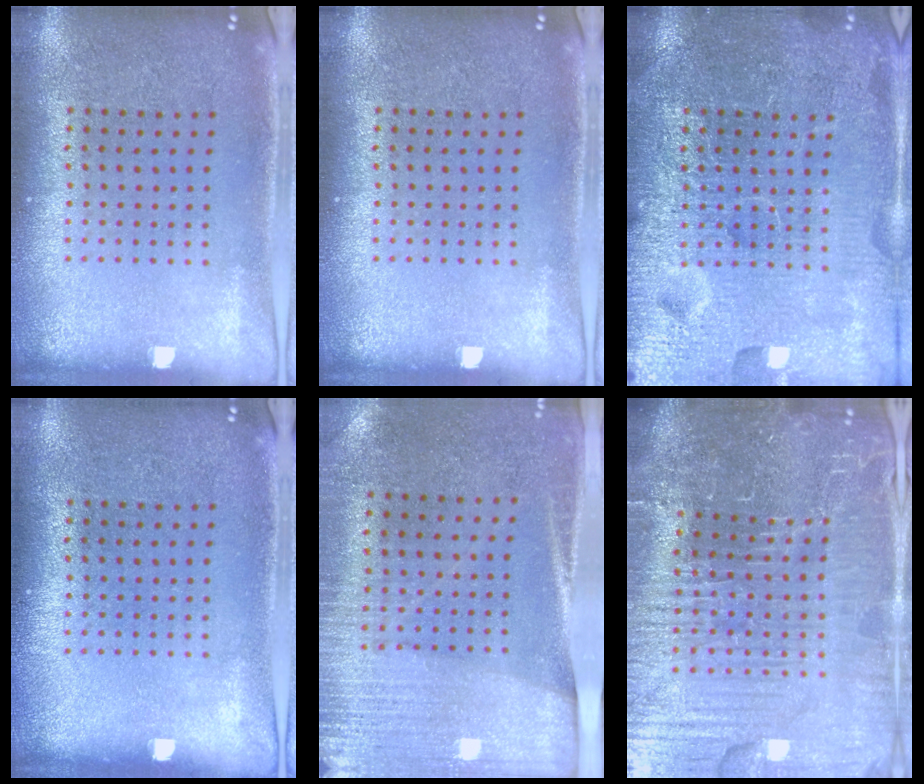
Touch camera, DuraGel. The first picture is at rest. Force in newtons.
{"total": 0.0}
{"total": 7.0, "press": 7.0, "slide": 0.9}
{"total": 0.0}
{"total": 2.9, "press": 2.6, "slide": 1.3}
{"total": 6.6, "press": 5.9, "slide": 2.9}